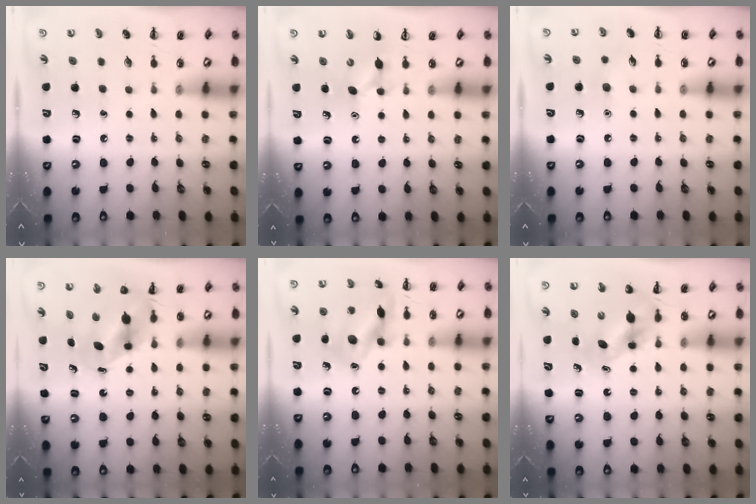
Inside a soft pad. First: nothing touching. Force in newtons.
{"total": 4.6, "press": 4.3, "slide": 1.5}
{"total": 5.4, "press": 5.1, "slide": 1.5}
{"total": 7.3, "press": 7.2, "slide": 1.0}
{"total": 13.2, "press": 13.2, "slide": 1.0}
{"total": 5.7, "press": 5.6, "slide": 0.7}